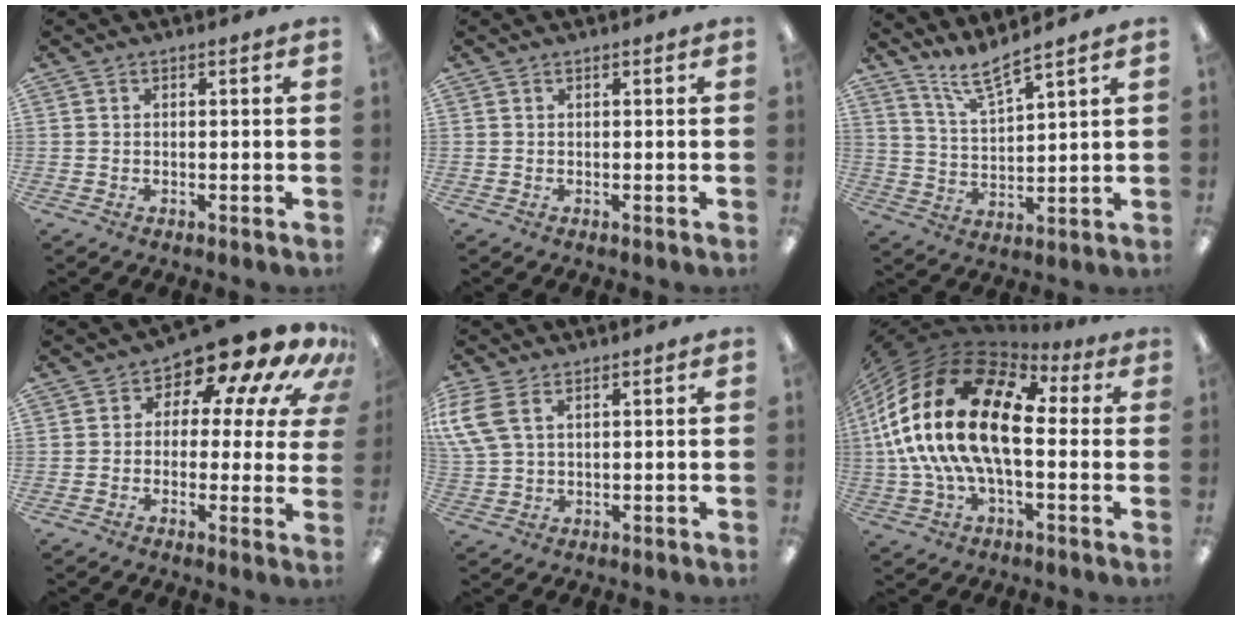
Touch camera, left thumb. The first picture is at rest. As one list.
[{"total": 0.0}, {"total": 7.4, "force": [6.5, 0.7, 3.5], "torque": [-0.085, -0.032, 0.120]}, {"total": 11.3, "force": [7.8, 5.0, 6.6], "torque": [-0.101, -0.064, 0.130]}, {"total": 6.8, "force": [3.2, 3.7, 4.7], "torque": [-0.109, -0.006, 0.062]}, {"total": 24.4, "force": [2.6, 12.9, 20.6], "torque": [-0.444, -0.005, 0.046]}]